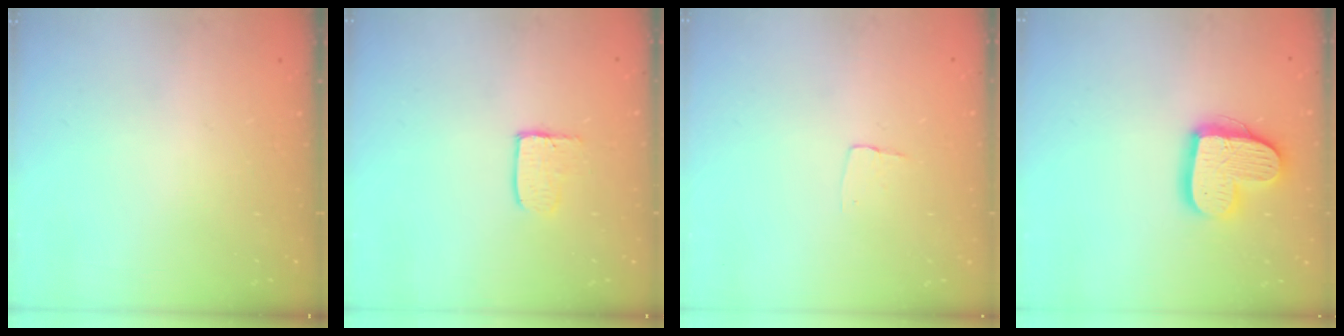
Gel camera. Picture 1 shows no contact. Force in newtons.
{"total": 3.4, "press": 3.4, "slide": 0.3}
{"total": 3.4, "press": 3.4, "slide": 0.2}
{"total": 16.1, "press": 16.1, "slide": 1.3}